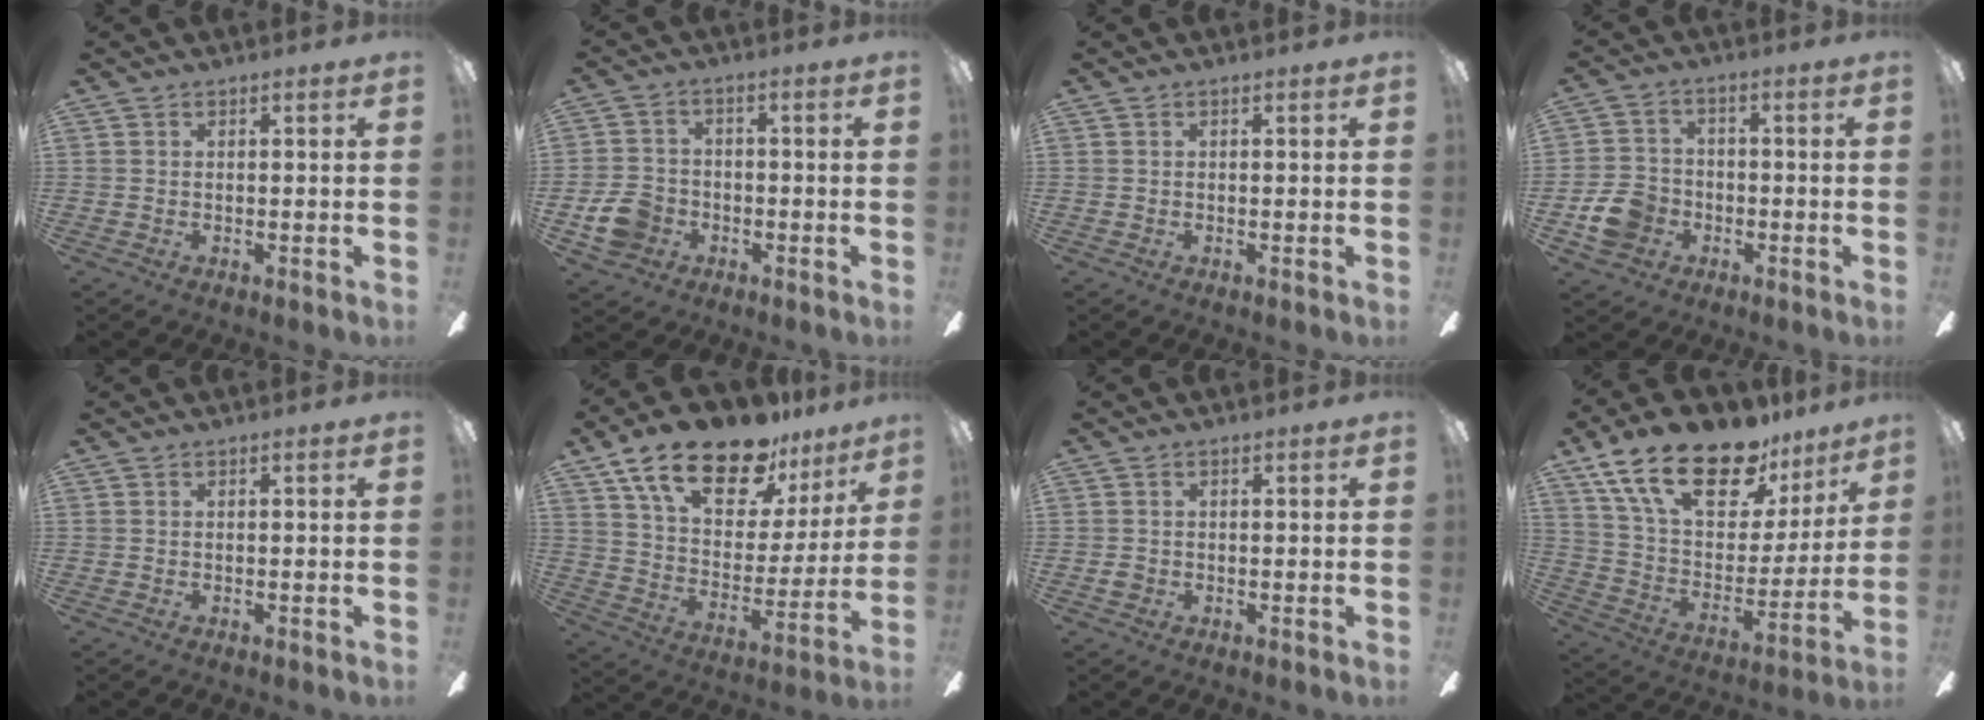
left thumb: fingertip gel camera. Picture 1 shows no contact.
{"total": 8.3, "force": [-3.0, 6.8, 3.8], "torque": [-0.087, 0.022, -0.055]}
{"total": 0.0}
{"total": 8.6, "force": [-3.1, 7.0, 3.7], "torque": [-0.086, 0.026, -0.058]}
{"total": 0.0}
{"total": 21.7, "force": [15.3, 9.5, 12.1], "torque": [-0.214, -0.092, 0.270]}
{"total": 1.1, "force": [-0.1, 1.0, 0.5], "torque": [-0.008, 0.005, -0.004]}
{"total": 24.0, "force": [16.3, 11.1, 13.8], "torque": [-0.249, -0.098, 0.285]}